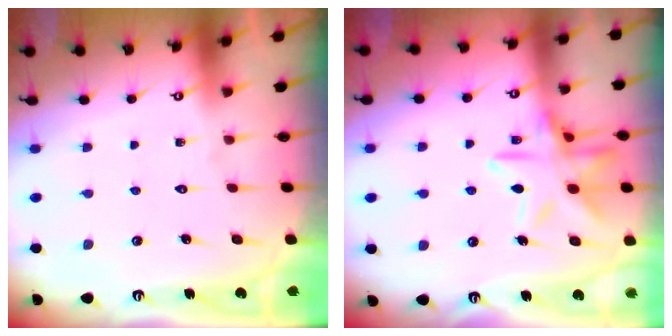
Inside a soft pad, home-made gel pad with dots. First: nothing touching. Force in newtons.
{"total": 14.8, "press": 14.7, "slide": 1.0}